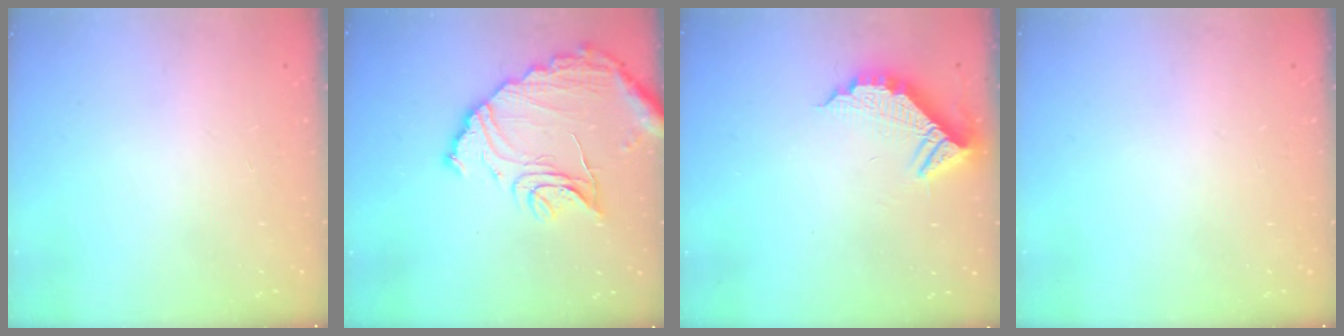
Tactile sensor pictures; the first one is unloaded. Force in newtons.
{"total": 14.9, "press": 14.8, "slide": 1.2}
{"total": 9.5, "press": 9.4, "slide": 0.9}
{"total": 0.0}